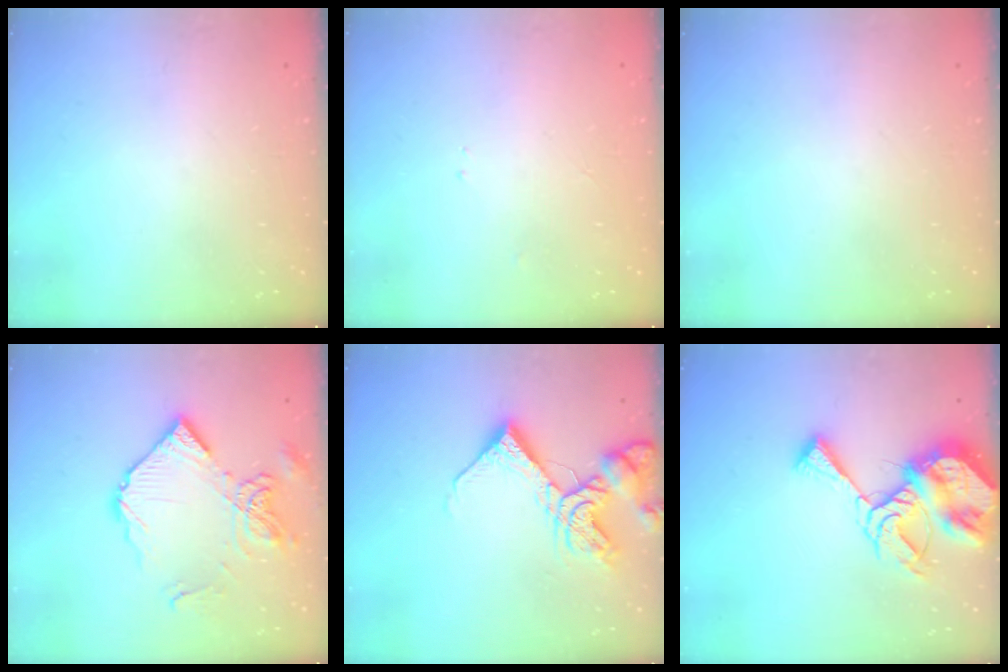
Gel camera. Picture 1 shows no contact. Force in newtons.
{"total": 2.3, "press": 2.3, "slide": 0.3}
{"total": 0.0}
{"total": 14.5, "press": 14.4, "slide": 1.4}
{"total": 13.7, "press": 13.6, "slide": 1.6}
{"total": 14.5, "press": 14.4, "slide": 1.7}